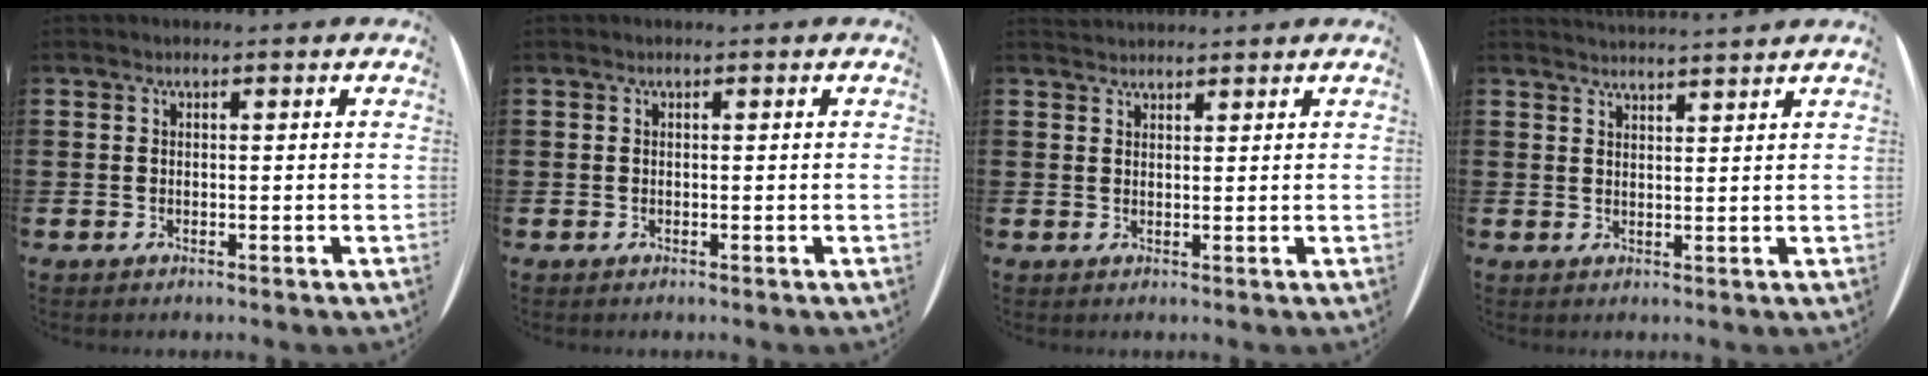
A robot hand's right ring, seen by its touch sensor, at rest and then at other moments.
{"total": 0.0}
{"total": 1.3, "force": [1.2, 0.0, -0.3], "torque": [0.003, 0.001, 0.025]}
{"total": 2.2, "force": [2.1, -0.5, -0.4], "torque": [0.005, -0.012, 0.040]}